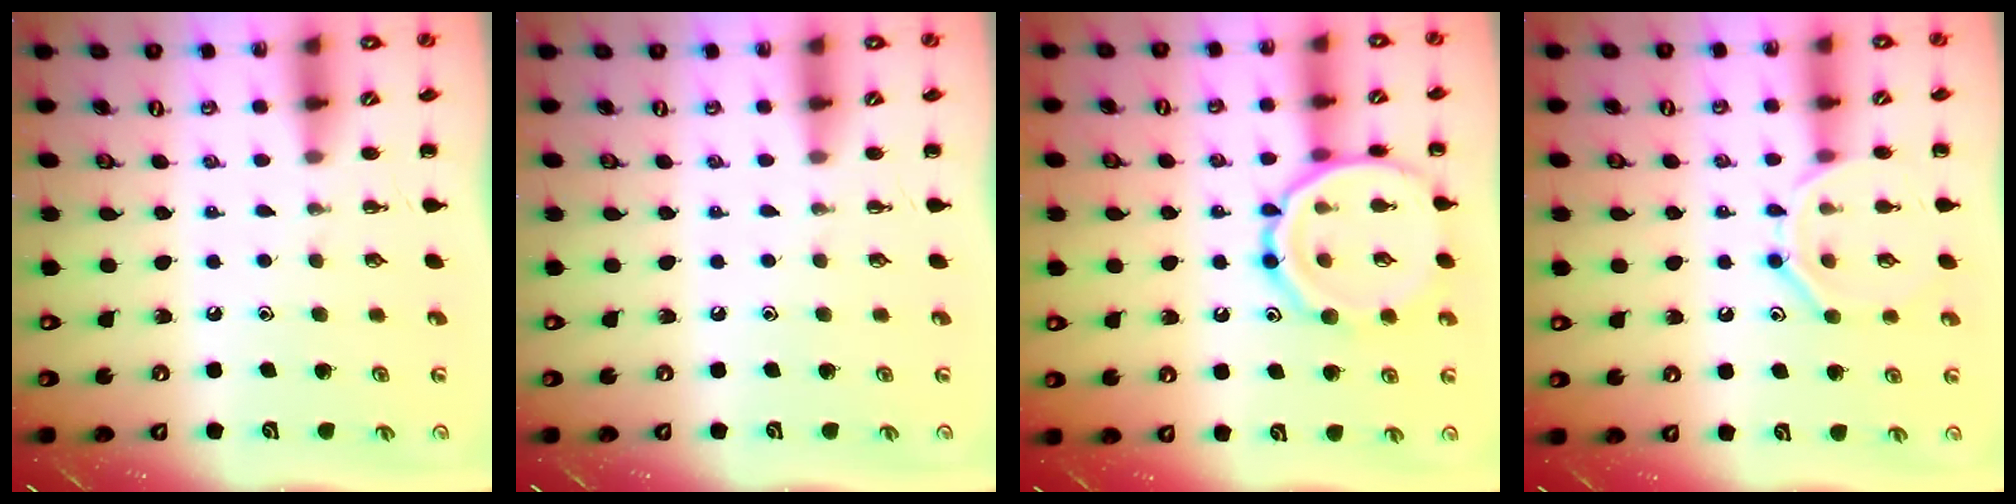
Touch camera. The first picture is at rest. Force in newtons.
{"total": 0.0}
{"total": 15.5, "press": 15.4, "slide": 1.0}
{"total": 11.9, "press": 11.9, "slide": 0.6}